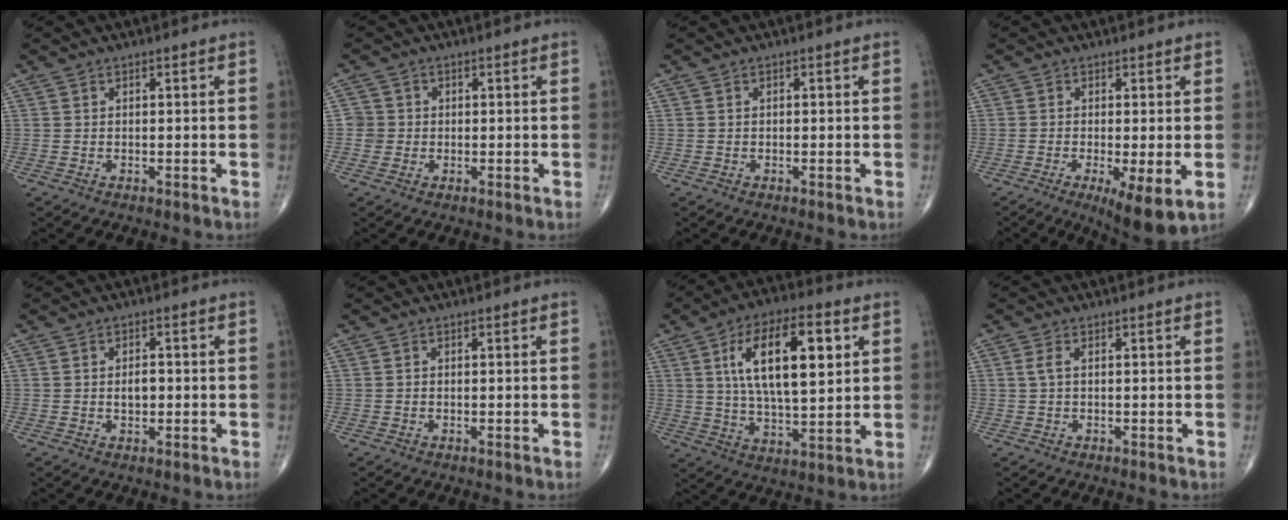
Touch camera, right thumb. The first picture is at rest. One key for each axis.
{"total": 2.6, "fx": -0.3, "fy": 2.5, "fz": 0.1, "tx": 0.020, "ty": 0.009, "tz": -0.009}
{"total": 0.0}
{"total": 8.3, "fx": -2.4, "fy": 2.1, "fz": 7.7, "tx": -0.122, "ty": -0.023, "tz": -0.037}
{"total": 2.7, "fx": -0.2, "fy": 1.6, "fz": 2.1, "tx": -0.031, "ty": 0.002, "tz": -0.004}
{"total": 0.0}
{"total": 17.9, "fx": 5.1, "fy": 7.3, "fz": 15.5, "tx": -0.247, "ty": -0.007, "tz": 0.086}
{"total": 1.5, "fx": 0.2, "fy": 0.7, "fz": 1.4, "tx": -0.037, "ty": 0.005, "tz": 0.005}